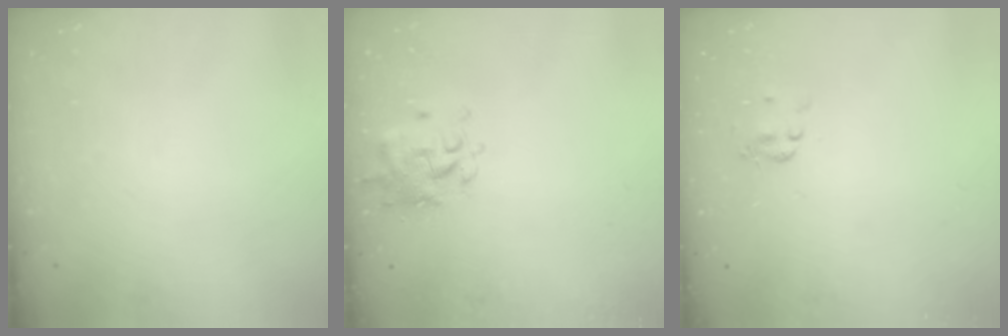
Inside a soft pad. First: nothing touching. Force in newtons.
{"total": 1.3, "press": 1.2, "slide": 0.4}
{"total": 1.8, "press": 1.7, "slide": 0.7}